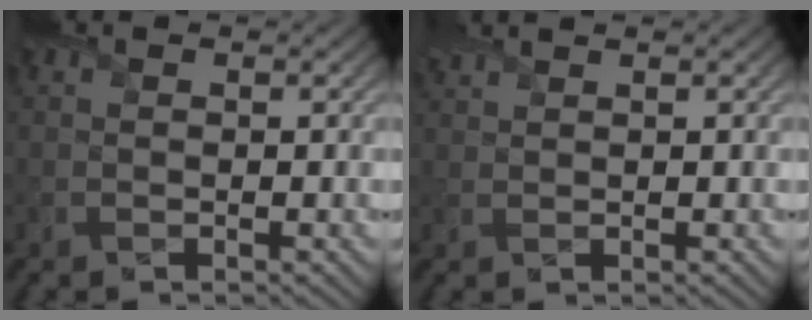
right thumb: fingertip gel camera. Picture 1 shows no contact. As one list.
[{"total": 1.7, "force": [1.6, 0.2, 0.5], "torque": [-0.018, 0.010, 0.038]}]